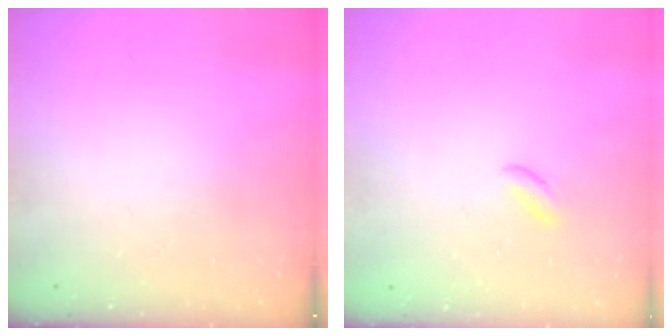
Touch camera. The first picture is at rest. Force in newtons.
{"total": 1.1, "press": 0.9, "slide": 0.6}